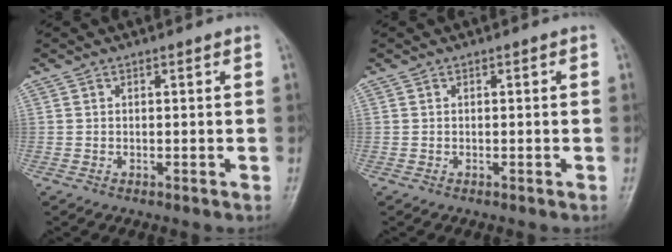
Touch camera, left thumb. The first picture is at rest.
{"total": 0.0}